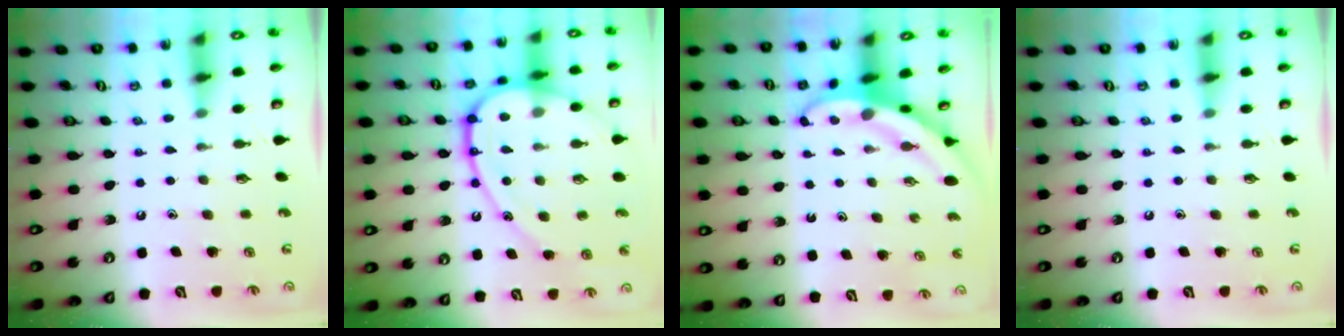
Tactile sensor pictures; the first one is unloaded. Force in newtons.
{"total": 19.4, "press": 19.3, "slide": 2.0}
{"total": 3.9, "press": 3.8, "slide": 0.6}
{"total": 0.0}